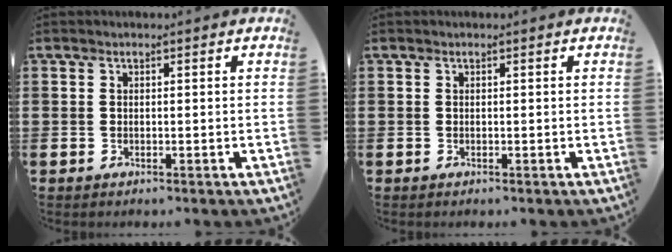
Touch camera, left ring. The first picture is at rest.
{"total": 0.0}